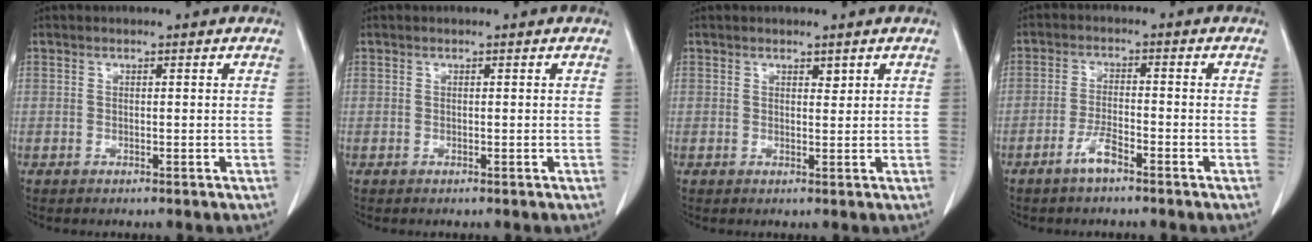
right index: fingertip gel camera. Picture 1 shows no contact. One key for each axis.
{"total": 0.0}
{"total": 1.0, "fx": 0.7, "fy": 0.4, "fz": 0.5, "tx": -0.008, "ty": -0.004, "tz": 0.011}
{"total": 3.6, "fx": -2.6, "fy": 0.5, "fz": 2.5, "tx": -0.049, "ty": 0.000, "tz": -0.050}